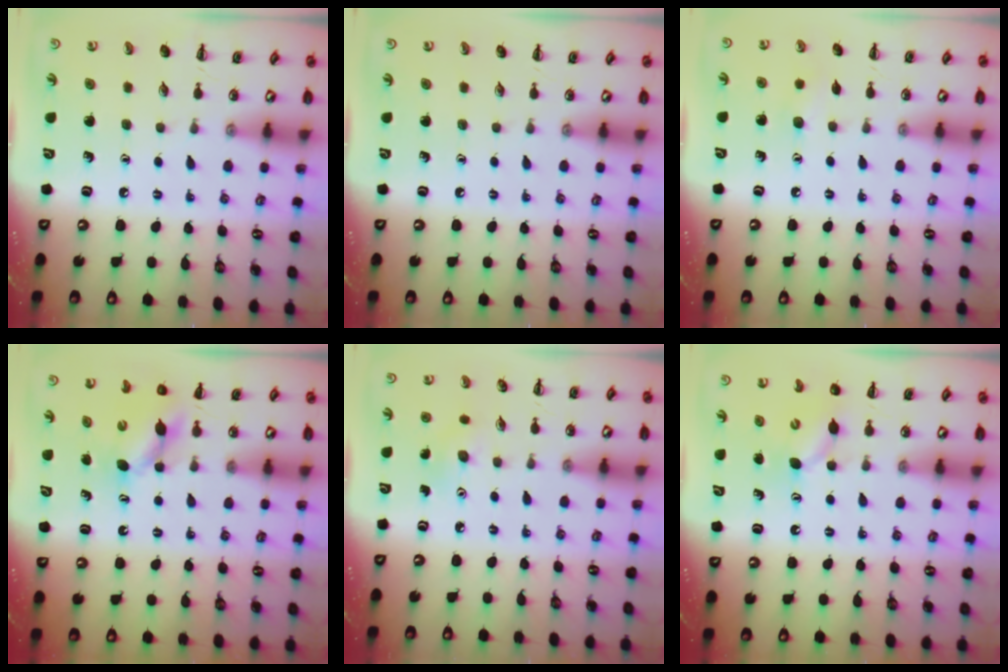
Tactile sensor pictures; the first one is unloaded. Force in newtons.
{"total": 0.0}
{"total": 4.9, "press": 4.7, "slide": 1.1}
{"total": 4.5, "press": 4.4, "slide": 0.6}
{"total": 4.0, "press": 3.8, "slide": 1.1}
{"total": 4.6, "press": 4.5, "slide": 0.4}